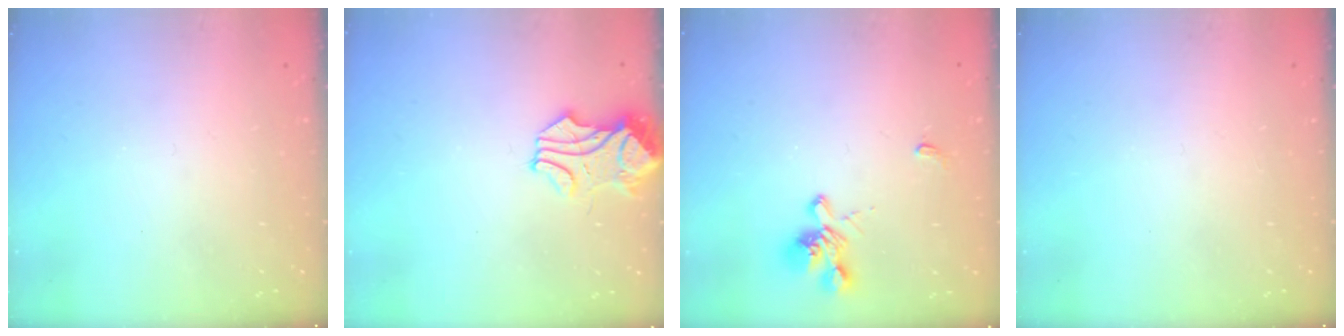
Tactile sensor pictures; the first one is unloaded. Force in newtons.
{"total": 1.6, "press": 1.4, "slide": 0.8}
{"total": 1.9, "press": 1.5, "slide": 1.1}
{"total": 0.0}